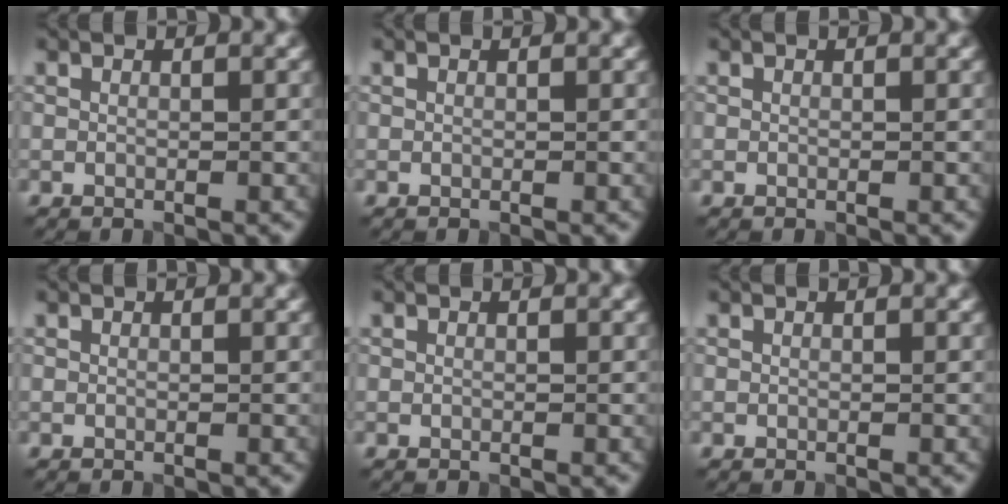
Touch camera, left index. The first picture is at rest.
{"total": 0.0}
{"total": 0.0}
{"total": 0.0}
{"total": 0.0}
{"total": 0.0}